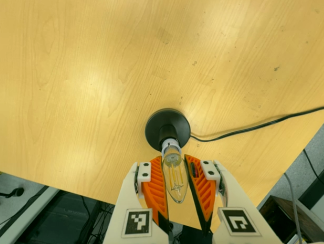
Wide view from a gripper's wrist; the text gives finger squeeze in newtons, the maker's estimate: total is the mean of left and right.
{"total": 10.8, "left": 10.0, "right": 11.6}